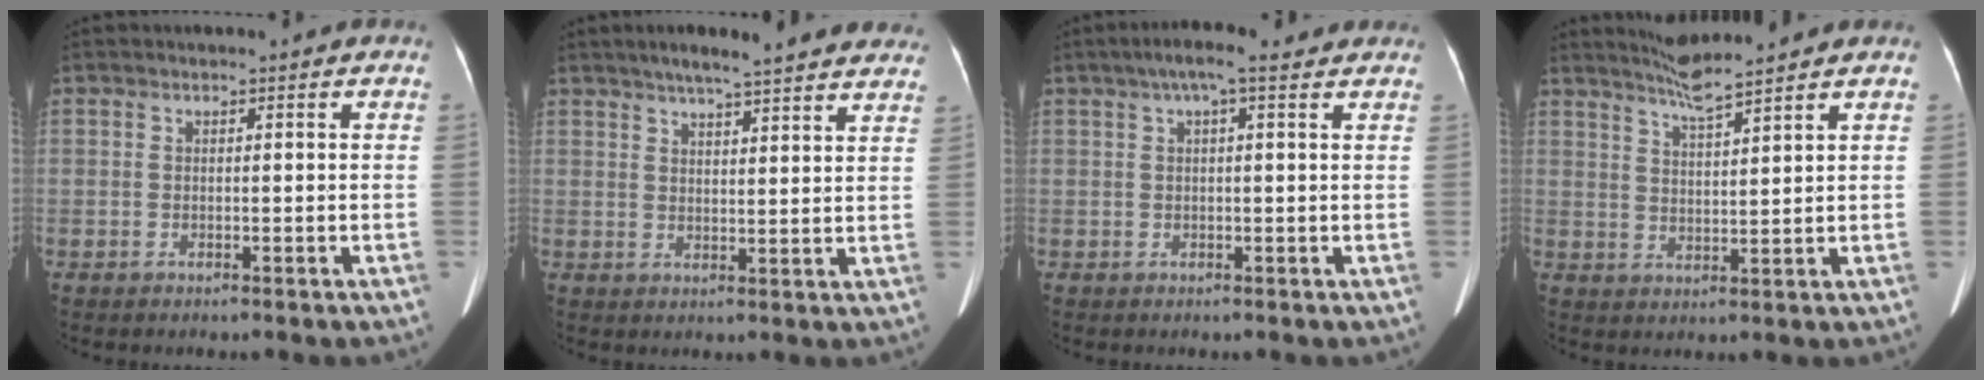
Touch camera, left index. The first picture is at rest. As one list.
[{"total": 16.2, "force": [13.8, 2.4, 8.1], "torque": [-0.109, 0.027, 0.173]}, {"total": 6.0, "force": [4.0, 1.1, 4.3], "torque": [-0.068, 0.040, 0.061]}, {"total": 5.2, "force": [4.7, -0.8, 2.0], "torque": [-0.045, -0.001, 0.092]}]